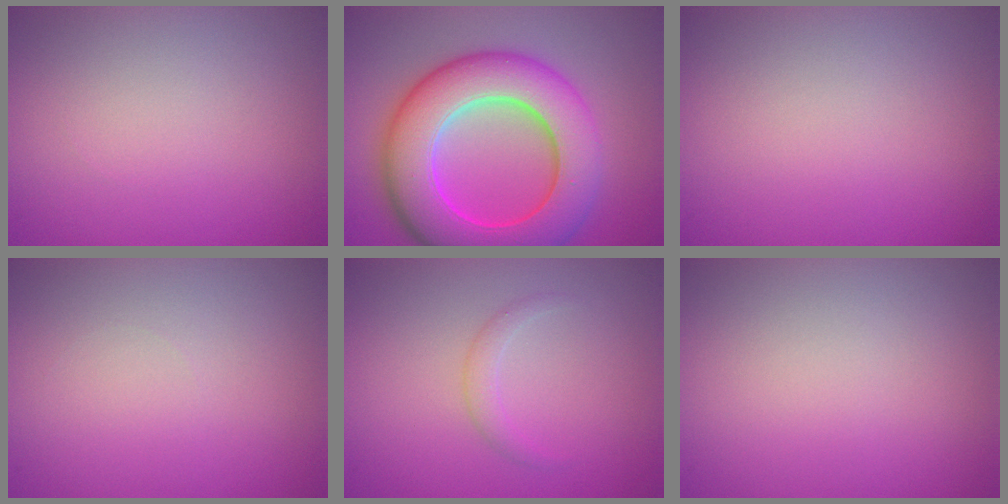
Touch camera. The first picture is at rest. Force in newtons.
{"total": 11.2, "press": 11.2, "slide": 0.2}
{"total": 0.0}
{"total": 0.0}
{"total": 1.2, "press": 1.2, "slide": 0.0}
{"total": 0.0}